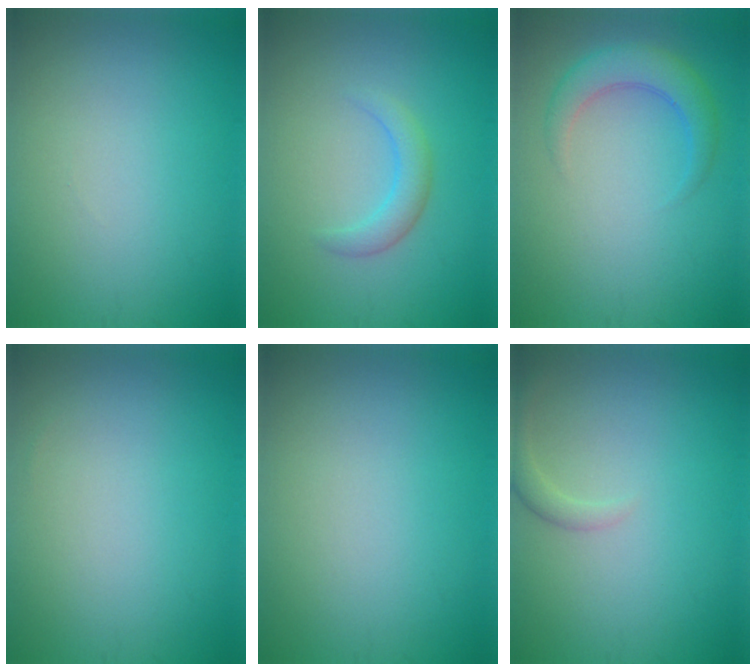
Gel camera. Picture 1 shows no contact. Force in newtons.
{"total": 2.1, "press": 2.1, "slide": 0.2}
{"total": 3.3, "press": 3.3, "slide": 0.2}
{"total": 0.0}
{"total": 0.0}
{"total": 1.5, "press": 1.5, "slide": 0.2}